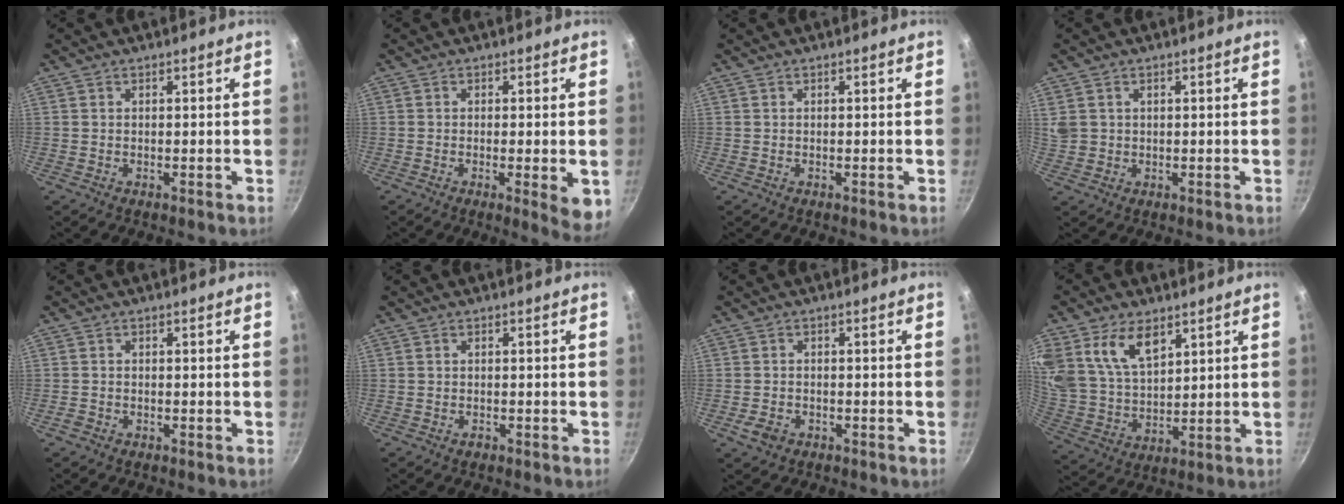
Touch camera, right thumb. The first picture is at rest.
{"total": 5.9, "force": [-1.2, 1.3, 5.6], "torque": [-0.070, -0.010, -0.015]}
{"total": 0.0}
{"total": 3.7, "force": [1.3, 3.1, 1.6], "torque": [-0.021, 0.001, 0.030]}
{"total": 1.2, "force": [-0.8, 0.7, 0.4], "torque": [-0.016, 0.006, -0.017]}
{"total": 0.9, "force": [-0.5, 0.6, 0.4], "torque": [-0.007, 0.003, -0.010]}
{"total": 3.4, "force": [-1.6, 2.4, 1.7], "torque": [-0.033, 0.013, -0.028]}
{"total": 13.0, "force": [6.8, 7.7, 7.9], "torque": [-0.137, -0.035, 0.141]}